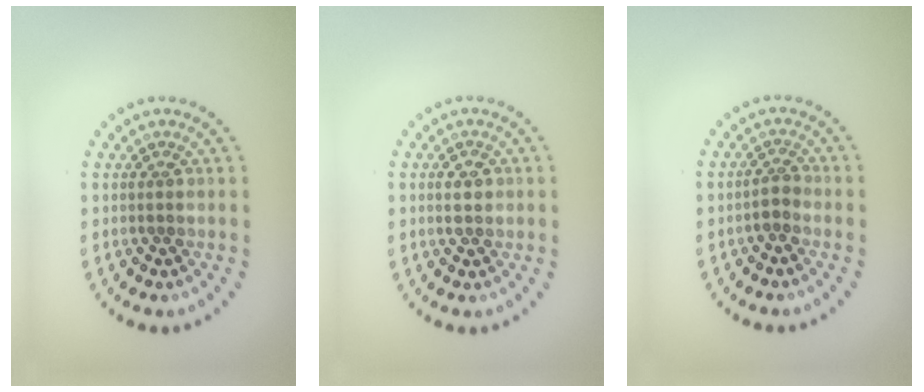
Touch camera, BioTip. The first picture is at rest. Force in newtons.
{"total": 1.3, "press": 1.2, "slide": 0.2}
{"total": 1.3, "press": 1.1, "slide": 0.8}